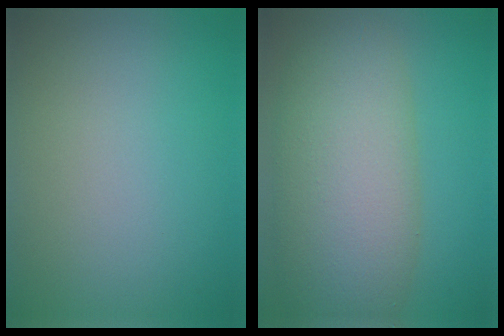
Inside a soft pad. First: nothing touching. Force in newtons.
{"total": 10.3, "press": 10.2, "slide": 0.7}